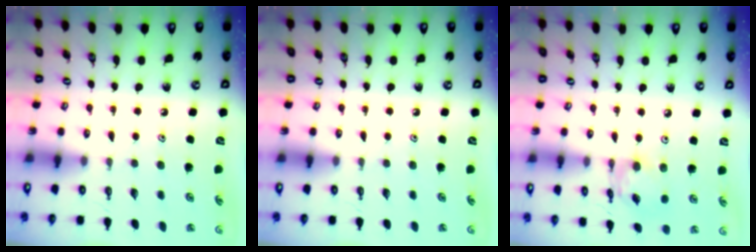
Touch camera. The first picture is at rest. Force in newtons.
{"total": 0.0}
{"total": 10.9, "press": 10.9, "slide": 1.0}